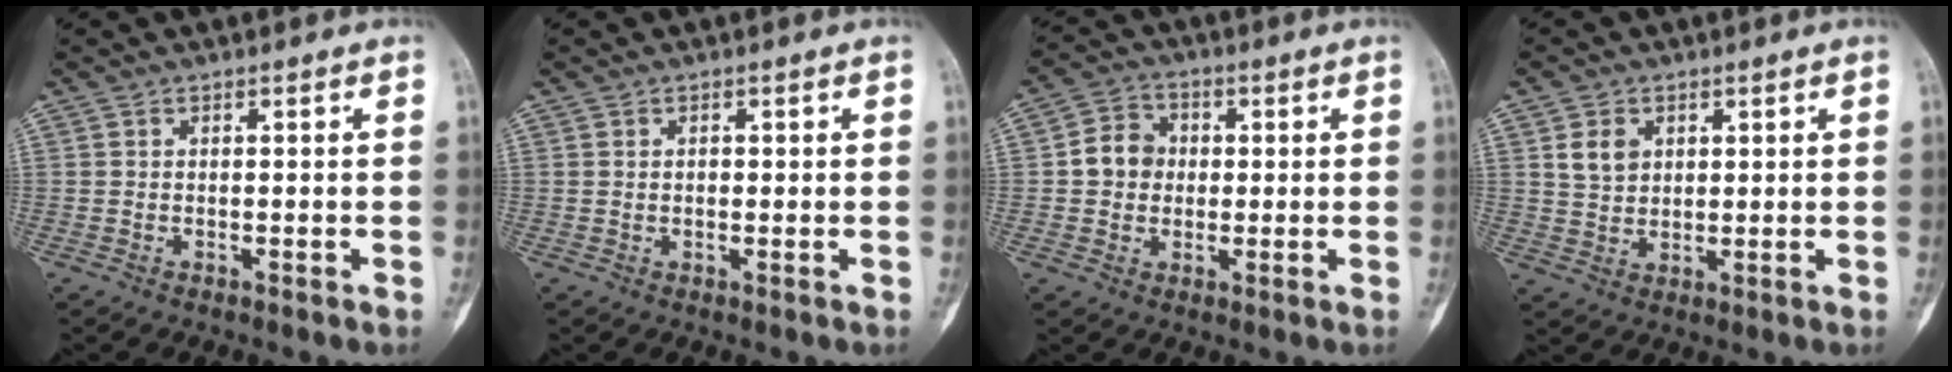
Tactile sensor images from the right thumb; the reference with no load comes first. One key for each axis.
{"total": 0.9, "fx": 0.1, "fy": 0.7, "fz": 0.6, "tx": -0.003, "ty": 0.006, "tz": 0.001}
{"total": 6.4, "fx": 0.2, "fy": 5.7, "fz": 2.8, "tx": -0.021, "ty": 0.017, "tz": -0.006}
{"total": 4.6, "fx": 1.8, "fy": 3.6, "fz": 2.3, "tx": -0.018, "ty": -0.006, "tz": 0.035}